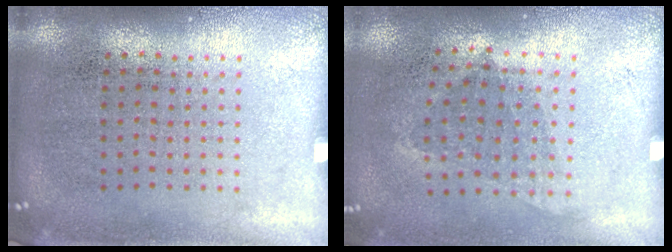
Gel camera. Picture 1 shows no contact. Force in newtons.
{"total": 0.9, "press": 0.7, "slide": 0.6}